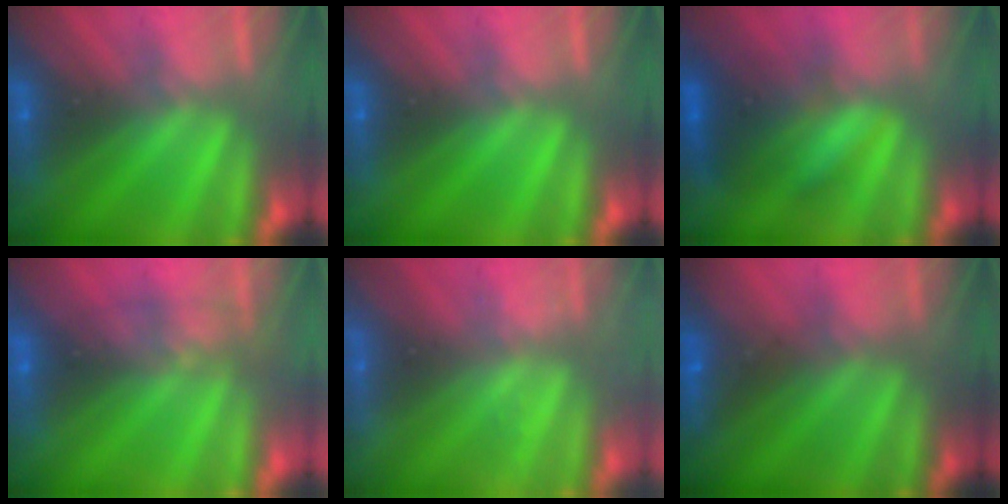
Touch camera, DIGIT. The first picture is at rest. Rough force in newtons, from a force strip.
{"total": 0.0}
{"total": 3.6}
{"total": 1.0}
{"total": 2.2}
{"total": 1.5}